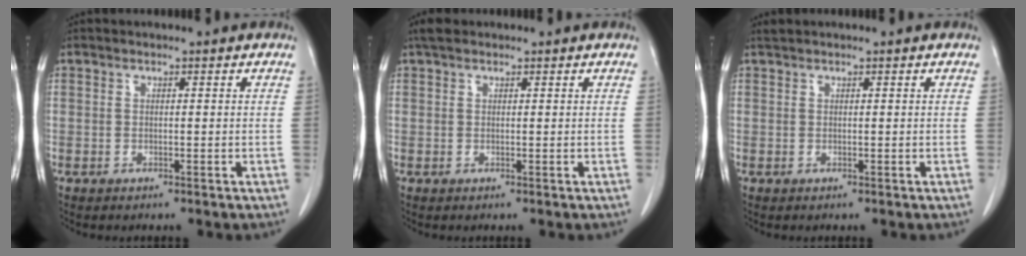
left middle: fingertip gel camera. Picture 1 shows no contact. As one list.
[{"total": 1.9, "force": [1.5, 0.8, 0.8], "torque": [-0.018, 0.016, 0.026]}, {"total": 0.6, "force": [0.5, -0.2, 0.1], "torque": [-0.011, 0.007, 0.016]}]